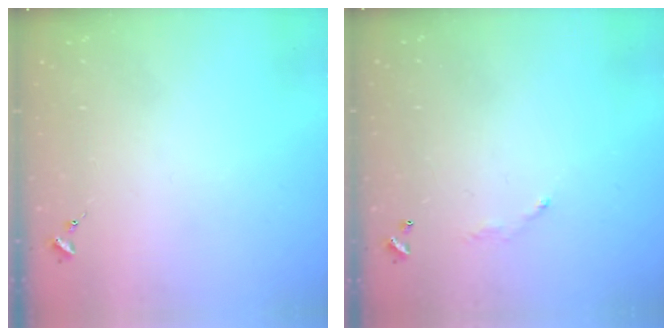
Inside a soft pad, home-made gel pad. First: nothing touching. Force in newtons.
{"total": 4.0, "press": 4.0, "slide": 0.2}